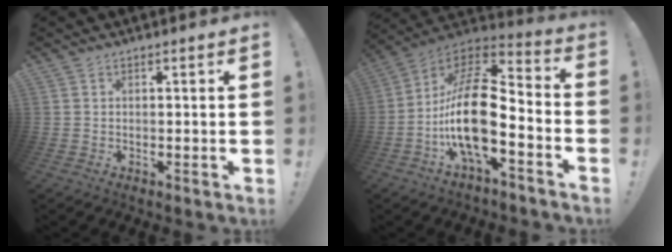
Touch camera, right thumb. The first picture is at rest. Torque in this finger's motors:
{"motor_torque": [2.52, 2.47, 0.30, -0.18, 0.29]}